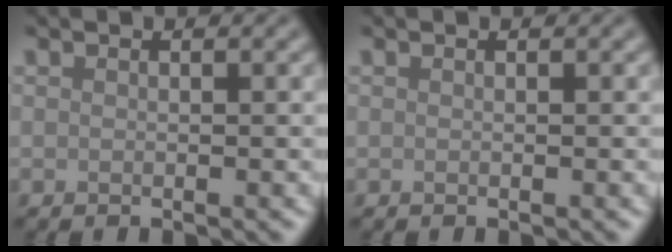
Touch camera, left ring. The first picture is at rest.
{"total": 0.0}